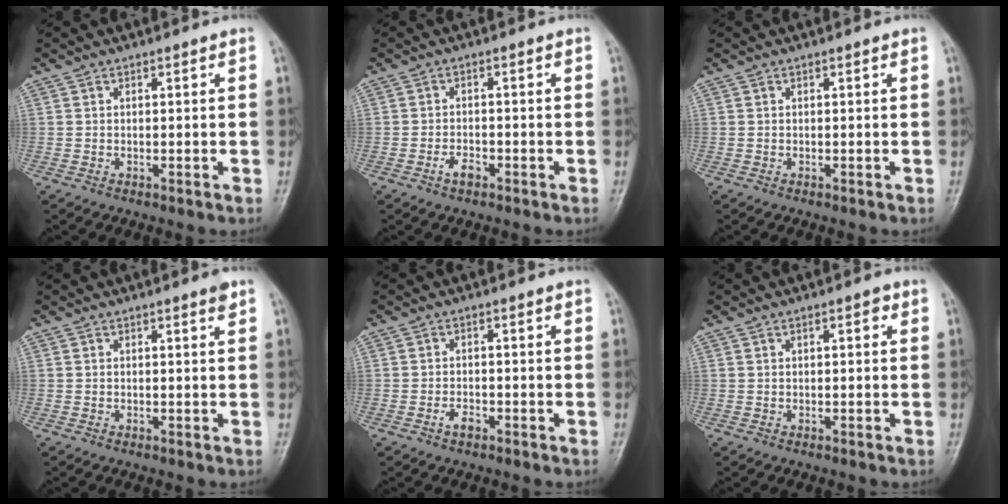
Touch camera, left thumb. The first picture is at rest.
{"total": 2.2, "force": [-1.3, 1.1, 1.4], "torque": [-0.023, 0.008, -0.024]}
{"total": 0.0}
{"total": 1.1, "force": [0.8, 0.0, 0.8], "torque": [-0.010, -0.005, 0.010]}
{"total": 1.9, "force": [-1.1, 1.0, 1.2], "torque": [-0.021, 0.007, -0.021]}
{"total": 1.5, "force": [0.6, 0.6, 1.3], "torque": [-0.015, 0.002, 0.006]}